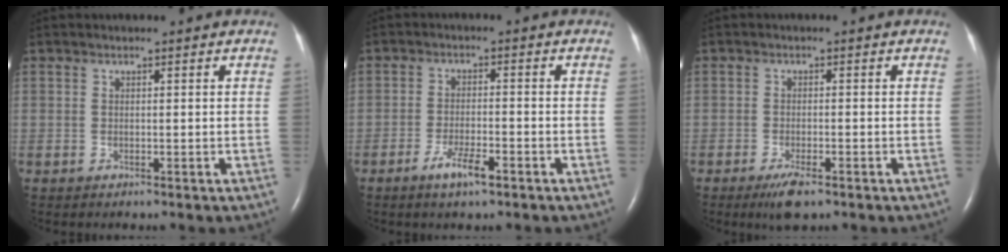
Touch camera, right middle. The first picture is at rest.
{"total": 4.3, "force": [-2.7, 0.7, 3.3], "torque": [-0.067, -0.003, -0.048]}
{"total": 3.7, "force": [-2.4, 0.8, 2.7], "torque": [-0.056, -0.007, -0.039]}